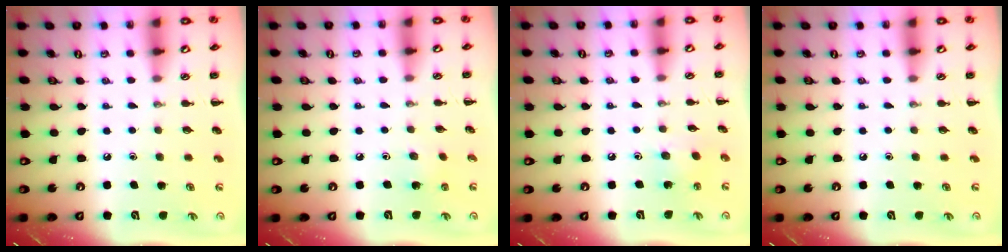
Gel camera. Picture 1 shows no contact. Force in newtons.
{"total": 1.6, "press": 1.4, "slide": 0.6}
{"total": 5.4, "press": 5.2, "slide": 1.4}
{"total": 0.0}